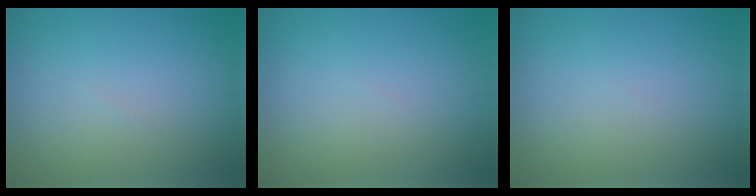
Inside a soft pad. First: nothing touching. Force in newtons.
{"total": 0.0}
{"total": 0.0}